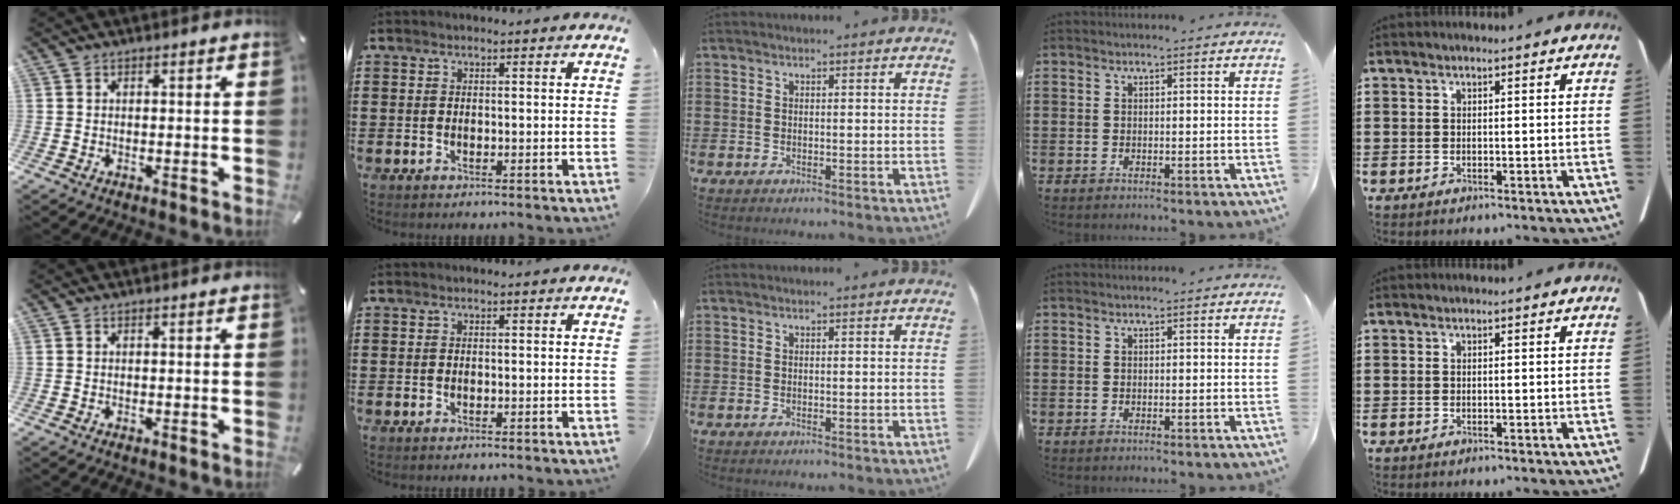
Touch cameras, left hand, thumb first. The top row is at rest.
{}